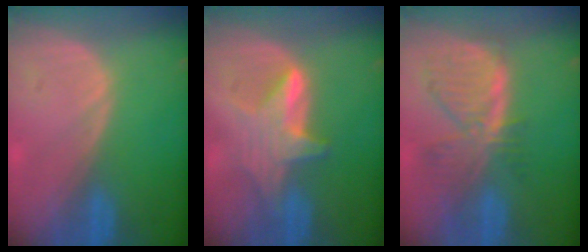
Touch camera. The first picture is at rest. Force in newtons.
{"total": 6.1, "press": 6.0, "slide": 0.5}
{"total": 8.0, "press": 7.1, "slide": 3.9}